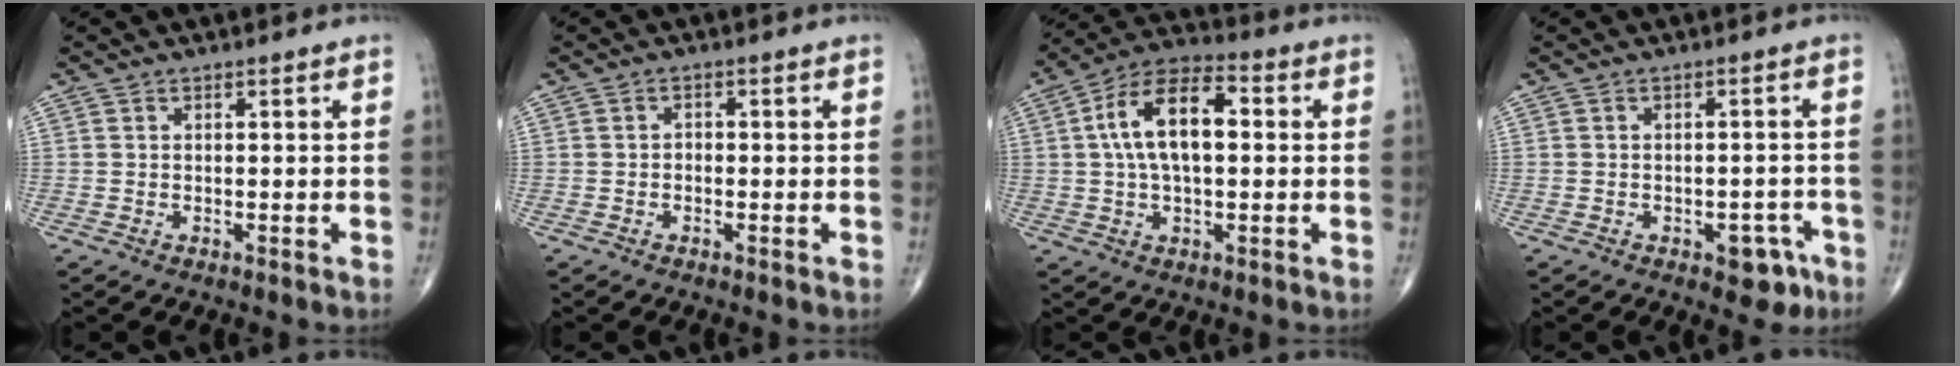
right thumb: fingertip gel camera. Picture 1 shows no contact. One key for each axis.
{"total": 1.0, "fx": -0.4, "fy": 0.8, "fz": 0.6, "tx": 0.000, "ty": 0.005, "tz": -0.010}
{"total": 13.7, "fx": 1.7, "fy": 7.0, "fz": 11.6, "tx": -0.205, "ty": 0.031, "tz": 0.022}
{"total": 5.3, "fx": -2.8, "fy": 3.0, "fz": 3.4, "tx": -0.018, "ty": 0.019, "tz": -0.030}